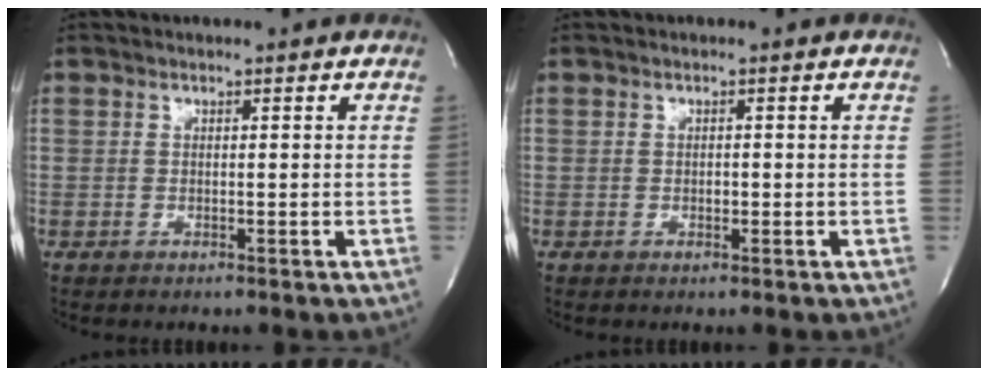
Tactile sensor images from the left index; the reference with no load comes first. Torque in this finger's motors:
{"motor_torque": [0.11, -0.08, -0.02, 0.00]}